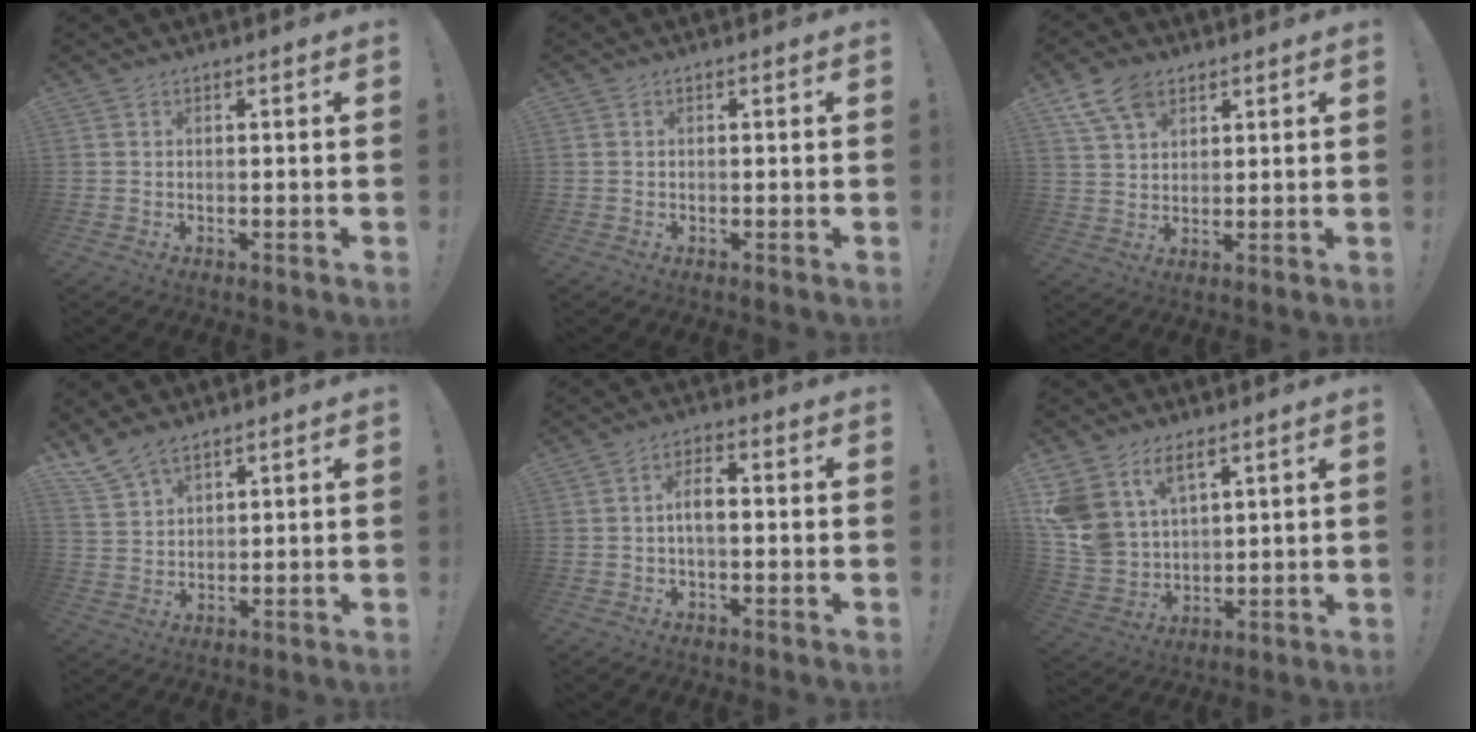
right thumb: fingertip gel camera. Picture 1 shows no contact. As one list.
[{"total": 0.0}, {"total": 9.5, "force": [5.8, 5.8, 4.6], "torque": [-0.083, -0.017, 0.114]}, {"total": 6.9, "force": [5.7, 2.8, 2.6], "torque": [-0.057, -0.029, 0.112]}, {"total": 5.6, "force": [-0.2, 2.3, 5.1], "torque": [-0.091, 0.003, -0.006]}, {"total": 11.1, "force": [7.0, 7.1, 5.0], "torque": [-0.112, -0.046, 0.139]}]